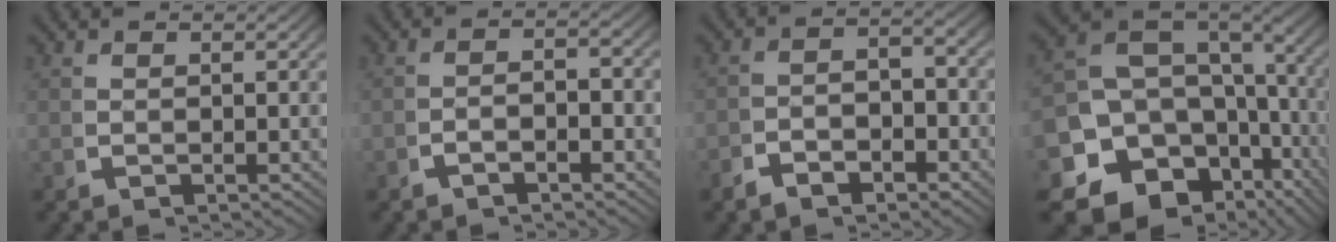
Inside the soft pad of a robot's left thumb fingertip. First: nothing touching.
{"total": 2.0, "force": [-1.3, 0.9, 1.2], "torque": [-0.019, 0.002, -0.029]}
{"total": 3.2, "force": [-1.7, 2.1, 1.7], "torque": [-0.014, -0.004, -0.036]}
{"total": 18.5, "force": [-4.1, 13.8, 11.5], "torque": [-0.228, -0.068, -0.047]}